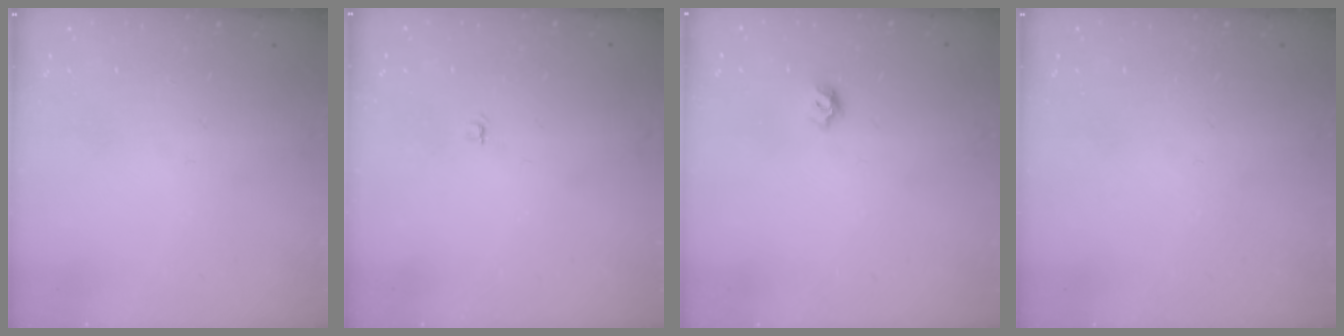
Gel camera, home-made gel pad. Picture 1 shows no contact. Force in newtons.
{"total": 3.4, "press": 3.4, "slide": 0.3}
{"total": 5.7, "press": 5.6, "slide": 0.7}
{"total": 0.0}